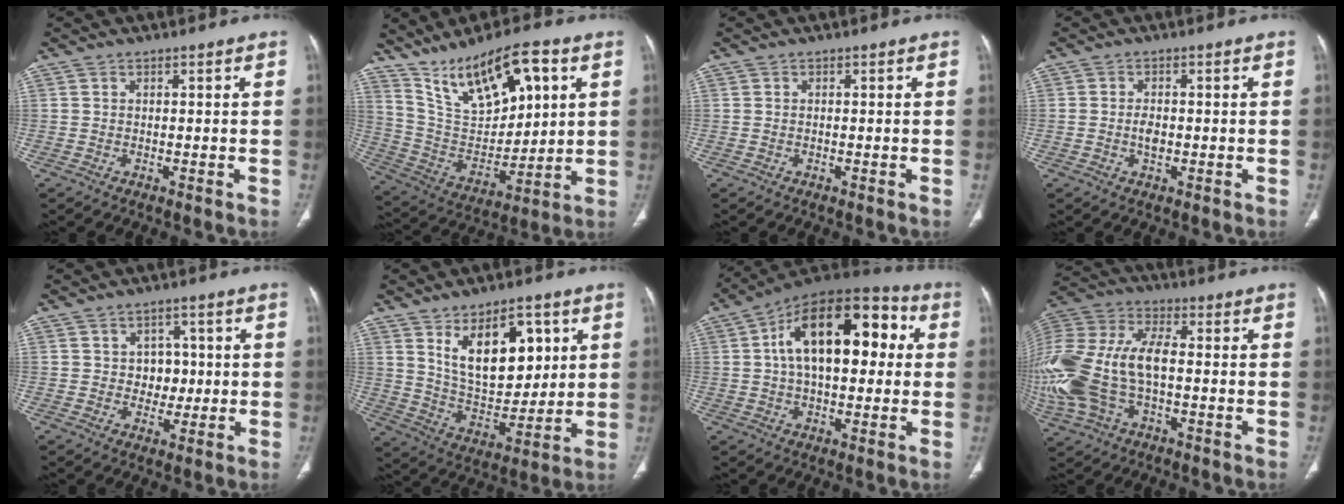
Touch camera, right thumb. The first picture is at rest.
{"total": 19.7, "force": [9.9, 8.7, 14.7], "torque": [-0.213, -0.032, 0.194]}
{"total": 0.0}
{"total": 2.4, "force": [-0.3, 1.4, 1.9], "torque": [-0.032, 0.001, -0.007]}
{"total": 5.4, "force": [0.5, 4.3, 3.2], "torque": [-0.008, 0.001, 0.009]}
{"total": 16.8, "force": [6.9, 9.1, 12.4], "torque": [-0.153, -0.039, 0.136]}
{"total": 21.5, "force": [3.9, 11.6, 17.7], "torque": [-0.250, 0.035, 0.048]}
{"total": 24.7, "force": [-2.7, 14.1, 20.1], "torque": [-0.497, 0.014, -0.040]}